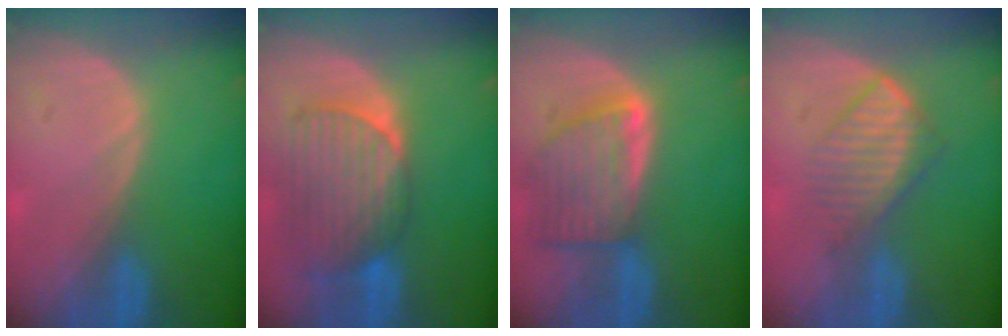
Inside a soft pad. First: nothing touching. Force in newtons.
{"total": 9.4, "press": 8.3, "slide": 4.4}
{"total": 8.0, "press": 7.3, "slide": 3.3}
{"total": 6.0, "press": 5.7, "slide": 2.0}